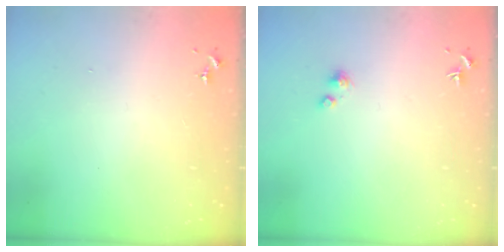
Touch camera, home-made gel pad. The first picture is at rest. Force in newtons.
{"total": 2.2, "press": 2.2, "slide": 0.2}